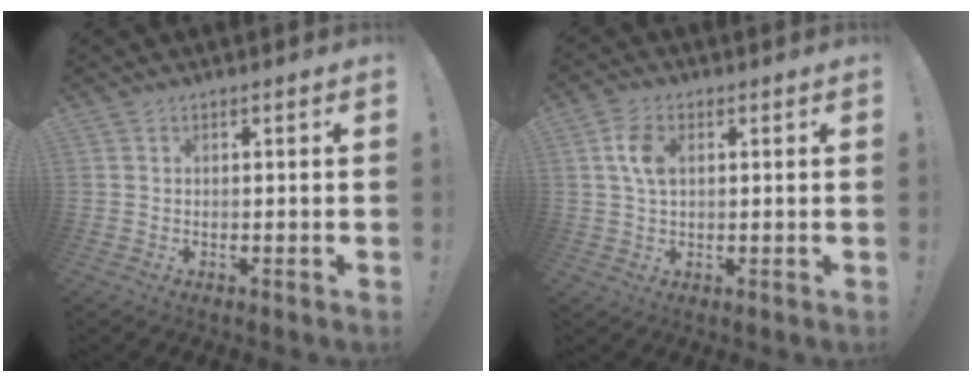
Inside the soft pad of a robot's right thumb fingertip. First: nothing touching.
{"total": 6.5, "force": [1.8, 4.0, 4.8], "torque": [-0.091, -0.001, 0.029]}